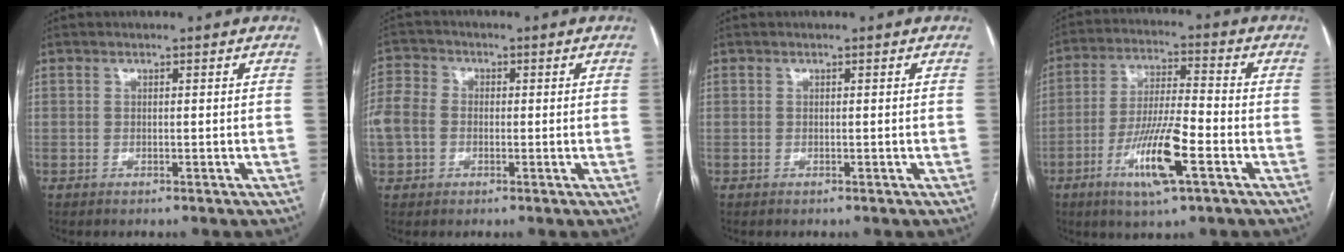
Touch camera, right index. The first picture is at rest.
{"total": 9.2, "force": [-0.7, 7.8, 4.9], "torque": [-0.141, 0.028, -0.012]}
{"total": 0.0}
{"total": 11.6, "force": [-4.8, 1.3, 10.5], "torque": [-0.201, -0.012, -0.086]}